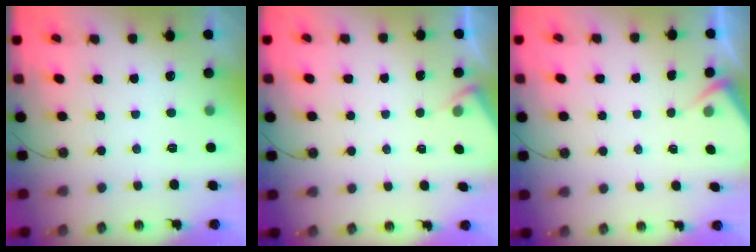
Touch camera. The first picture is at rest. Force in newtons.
{"total": 2.7, "press": 2.6, "slide": 0.5}
{"total": 2.8, "press": 2.7, "slide": 0.4}